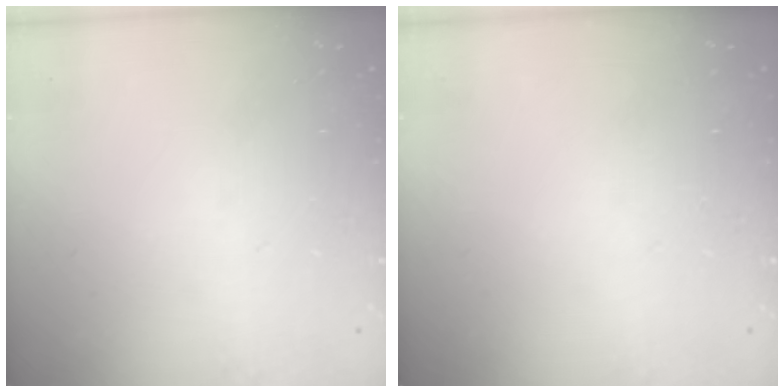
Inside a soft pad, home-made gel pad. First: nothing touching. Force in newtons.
{"total": 0.0}